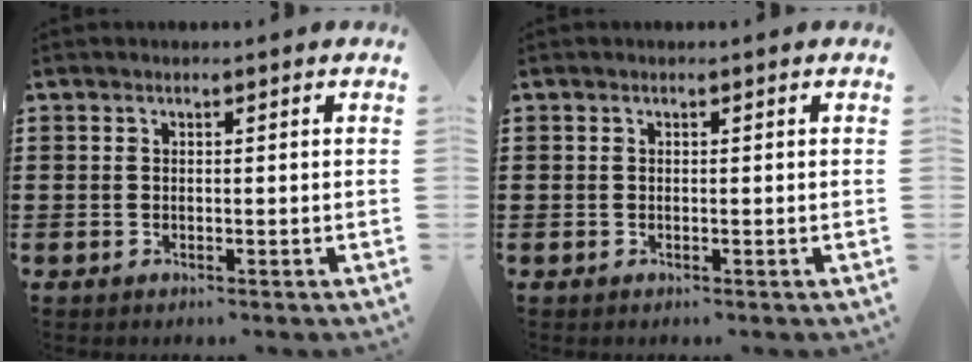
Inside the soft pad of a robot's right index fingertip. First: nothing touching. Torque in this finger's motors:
{"motor_torque": [-0.07, 0.07, 0.00, 0.00]}